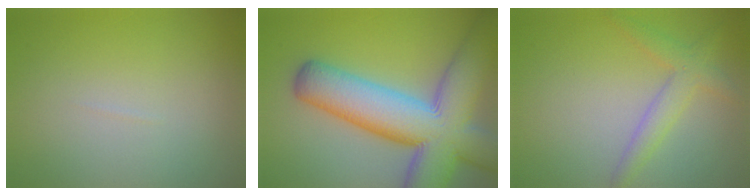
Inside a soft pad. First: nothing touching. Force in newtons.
{"total": 13.5, "press": 13.5, "slide": 0.6}
{"total": 2.6, "press": 2.6, "slide": 0.2}